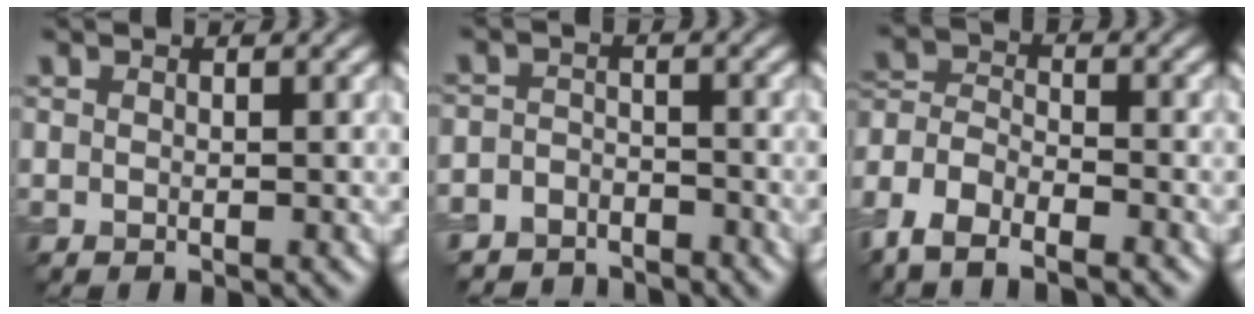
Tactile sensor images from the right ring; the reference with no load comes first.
{"total": 4.5, "force": [-4.1, 1.8, 0.0], "torque": [0.008, -0.006, -0.075]}
{"total": 6.3, "force": [-4.5, 2.9, 3.4], "torque": [-0.068, -0.001, -0.095]}